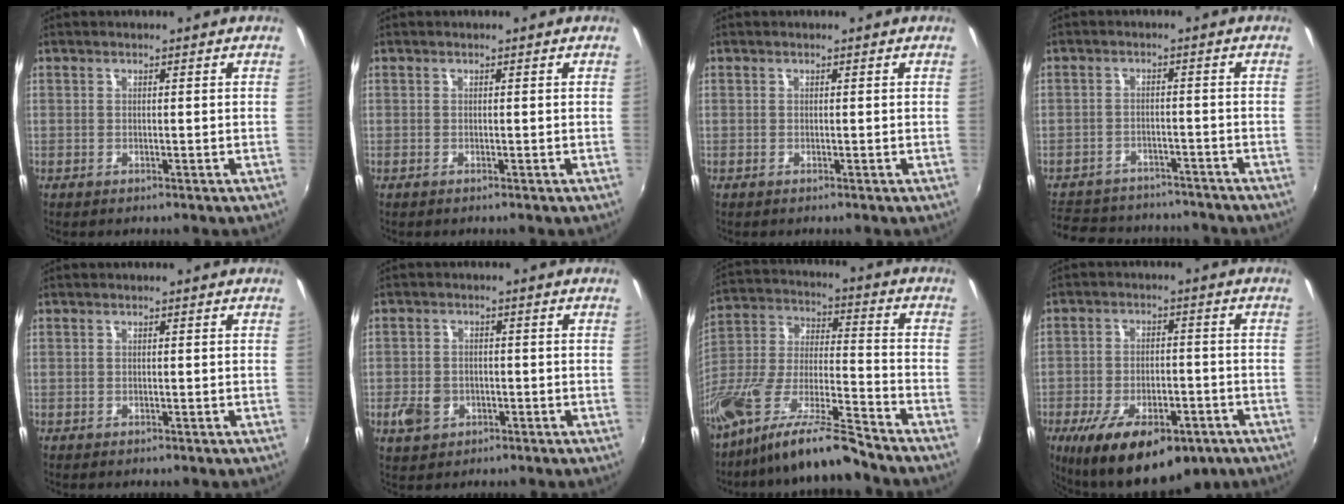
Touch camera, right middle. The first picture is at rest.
{"total": 0.0}
{"total": 0.0}
{"total": 14.3, "force": [-11.6, 7.1, 4.4], "torque": [-0.118, 0.032, -0.158]}
{"total": 0.0}
{"total": 5.9, "force": [-2.2, 4.7, 2.8], "torque": [-0.072, 0.002, -0.033]}
{"total": 16.6, "force": [-13.1, 1.8, 10.0], "torque": [-0.202, -0.019, -0.250]}
{"total": 18.9, "force": [-11.5, 8.5, 12.4], "torque": [-0.236, -0.029, -0.161]}